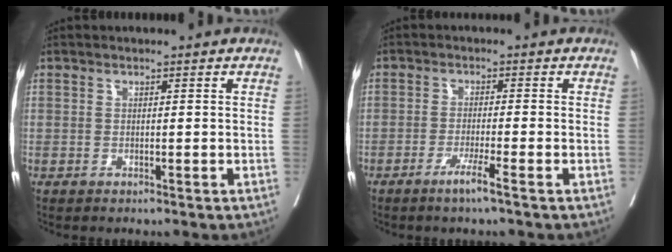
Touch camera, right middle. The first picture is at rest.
{"total": 3.4, "force": [-2.1, -0.7, 2.6], "torque": [-0.051, -0.010, -0.042]}